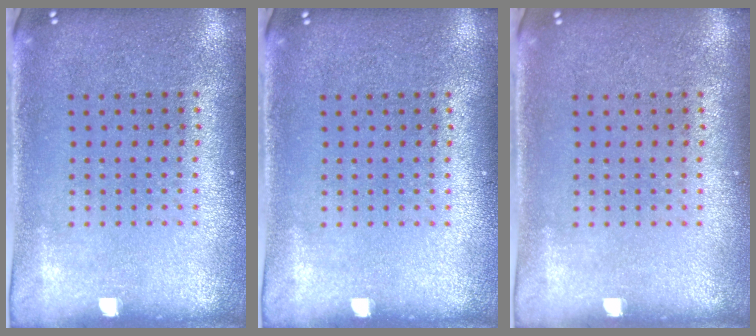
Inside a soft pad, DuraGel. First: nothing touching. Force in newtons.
{"total": 0.0}
{"total": 0.0}